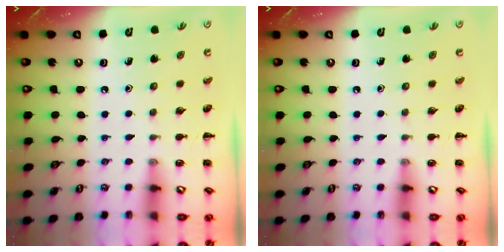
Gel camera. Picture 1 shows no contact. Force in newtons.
{"total": 0.0}